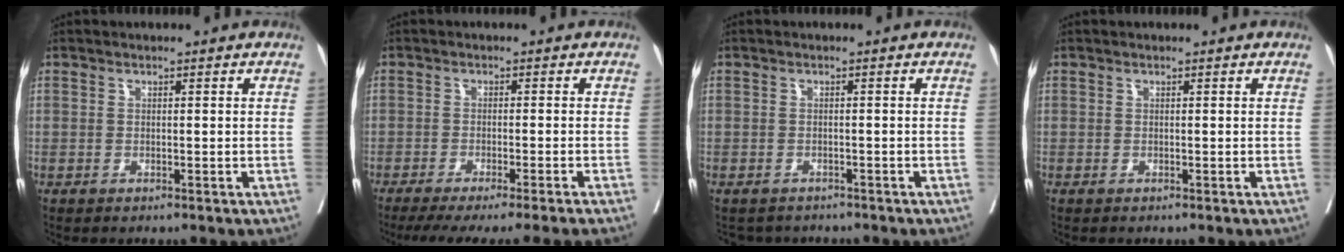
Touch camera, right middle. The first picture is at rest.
{"total": 11.1, "force": [-9.4, -1.8, 5.5], "torque": [-0.044, -0.030, -0.134]}
{"total": 3.7, "force": [-3.4, 1.4, -0.2], "torque": [0.005, -0.001, -0.047]}
{"total": 0.0}